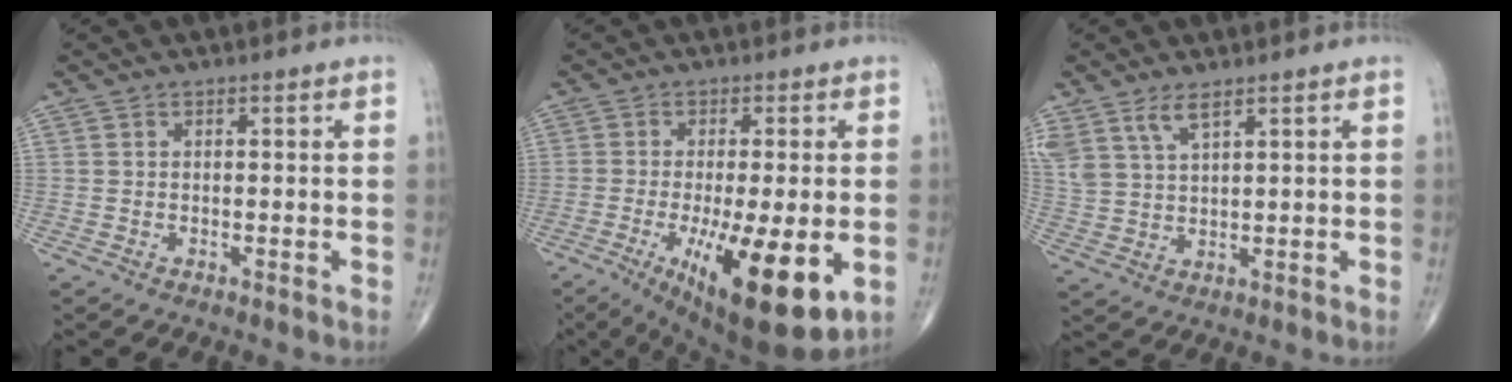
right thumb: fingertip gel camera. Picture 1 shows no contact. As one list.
[{"total": 17.7, "force": [-5.1, 5.1, 16.2], "torque": [-0.236, -0.026, -0.061]}, {"total": 6.4, "force": [4.2, 2.5, 4.1], "torque": [-0.088, -0.011, 0.092]}]